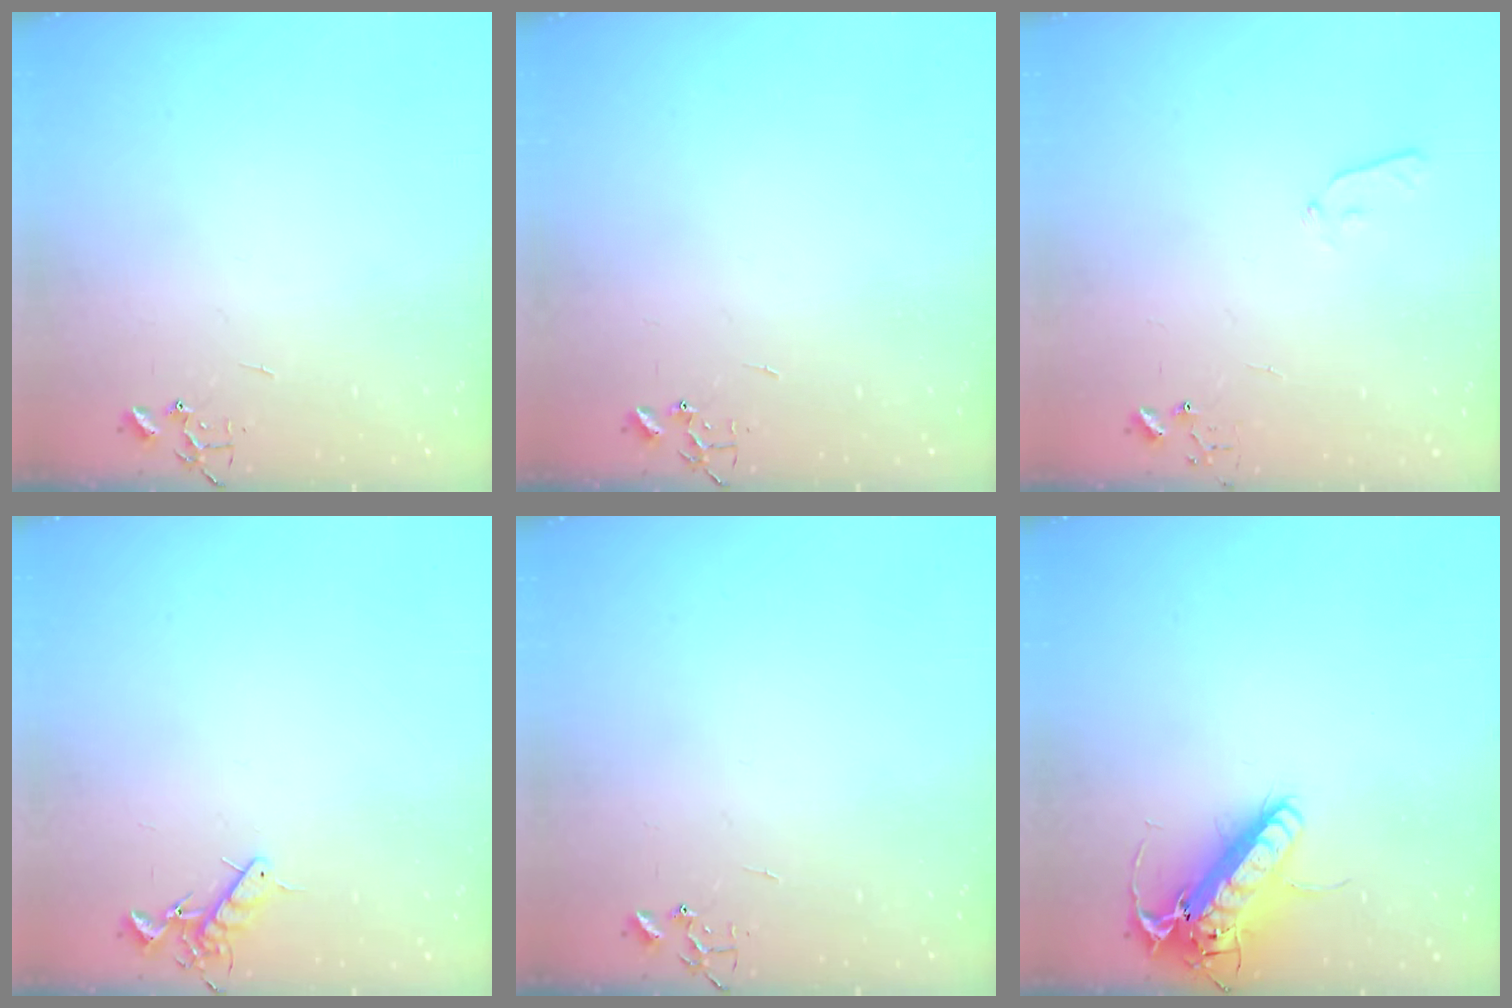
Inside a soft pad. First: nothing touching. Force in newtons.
{"total": 0.0}
{"total": 4.8, "press": 4.7, "slide": 1.0}
{"total": 7.2, "press": 7.1, "slide": 1.1}
{"total": 0.0}
{"total": 15.9, "press": 15.7, "slide": 2.8}